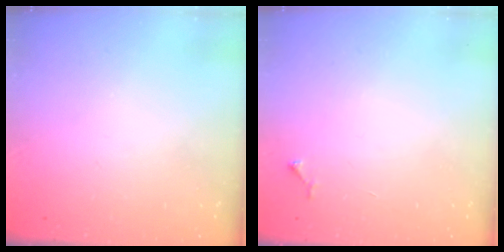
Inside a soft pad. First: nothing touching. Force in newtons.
{"total": 4.5, "press": 4.5, "slide": 0.6}